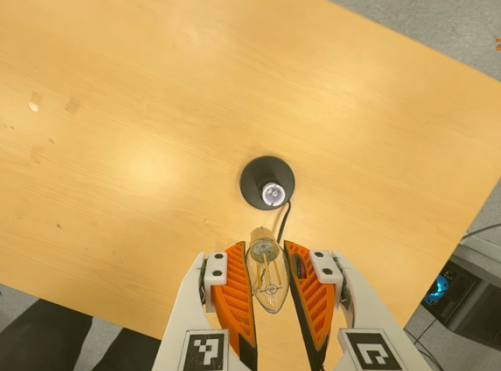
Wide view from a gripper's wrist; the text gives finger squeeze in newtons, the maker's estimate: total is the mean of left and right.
{"total": 11.7, "left": 11.7, "right": 11.7}